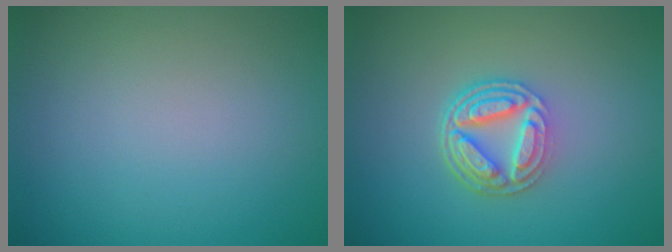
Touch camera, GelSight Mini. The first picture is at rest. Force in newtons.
{"total": 5.0, "press": 3.7, "slide": 3.4}